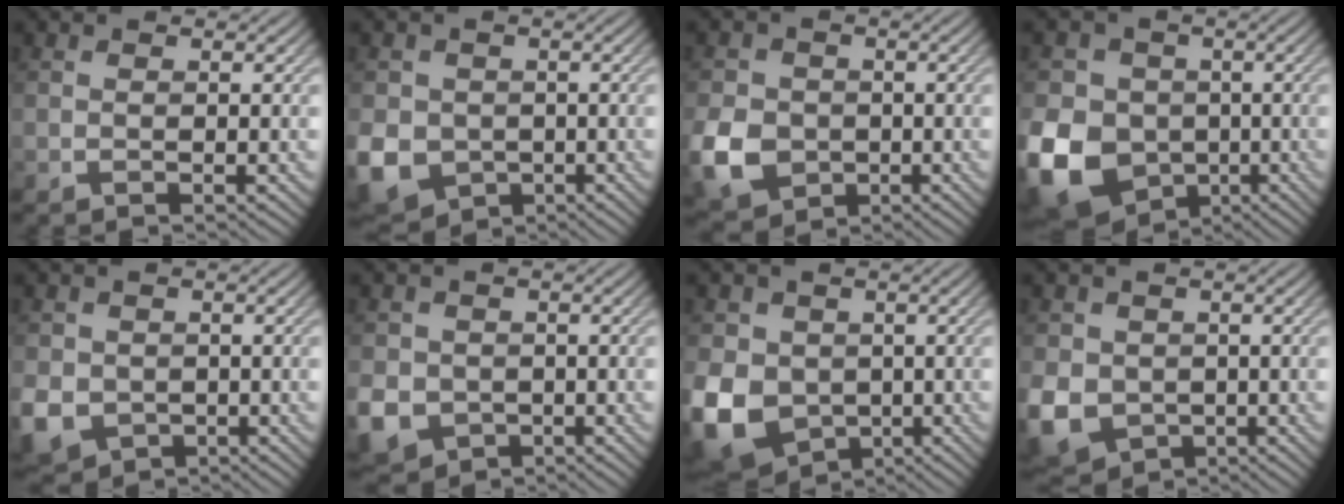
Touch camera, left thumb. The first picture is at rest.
{"total": 9.4, "force": [-2.2, 8.0, 4.4], "torque": [-0.123, -0.039, -0.048]}
{"total": 7.9, "force": [-2.2, 6.6, 3.8], "torque": [-0.109, -0.018, -0.053]}
{"total": 16.7, "force": [-4.9, 14.1, 7.6], "torque": [-0.212, -0.038, -0.110]}
{"total": 6.3, "force": [-1.5, 5.4, 2.9], "torque": [-0.092, -0.030, -0.025]}
{"total": 7.3, "force": [-2.1, 6.3, 3.1], "torque": [-0.092, -0.029, -0.044]}
{"total": 12.2, "force": [-2.2, 10.1, 6.4], "torque": [-0.175, -0.038, -0.051]}
{"total": 8.6, "force": [-1.5, 7.1, 4.6], "torque": [-0.129, -0.030, -0.023]}